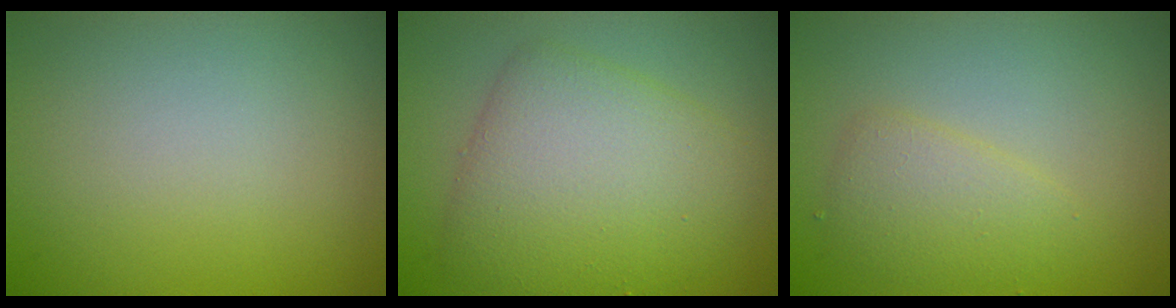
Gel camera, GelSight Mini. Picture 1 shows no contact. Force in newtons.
{"total": 6.6, "press": 6.6, "slide": 0.2}
{"total": 2.6, "press": 2.6, "slide": 0.0}